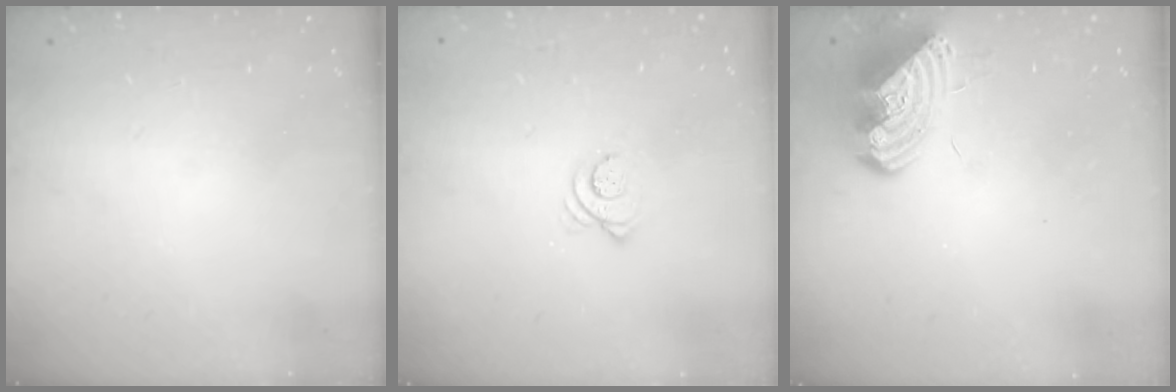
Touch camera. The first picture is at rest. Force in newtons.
{"total": 3.2, "press": 3.2, "slide": 0.1}
{"total": 11.0, "press": 10.9, "slide": 1.6}